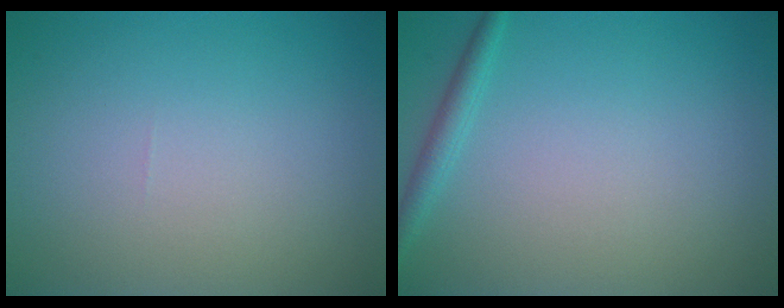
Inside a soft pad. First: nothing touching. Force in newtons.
{"total": 1.5, "press": 1.4, "slide": 0.1}